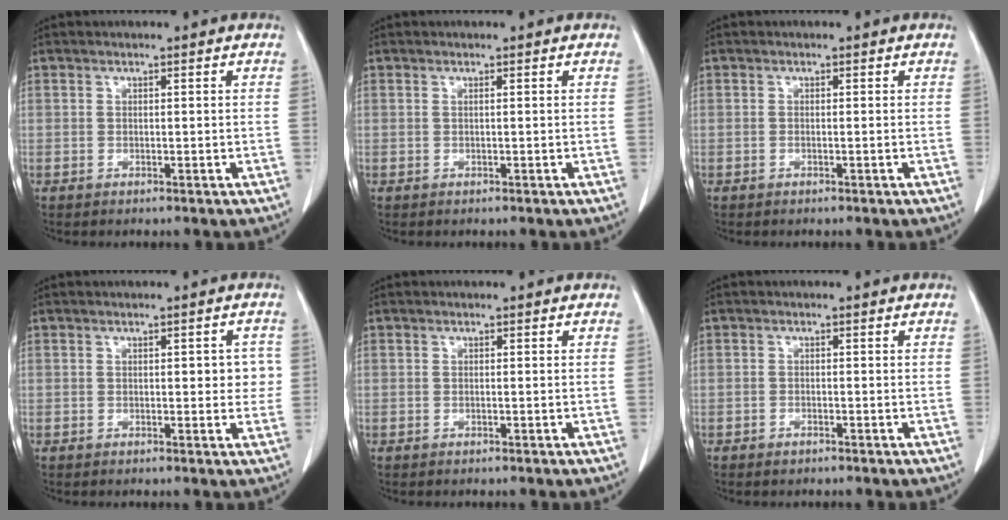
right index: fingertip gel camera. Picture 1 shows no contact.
{"total": 0.0}
{"total": 0.0}
{"total": 3.7, "force": [0.3, 2.0, 3.1], "torque": [-0.027, 0.010, 0.004]}
{"total": 0.0}
{"total": 0.8, "force": [-0.6, 0.4, 0.3], "torque": [-0.006, 0.000, -0.006]}